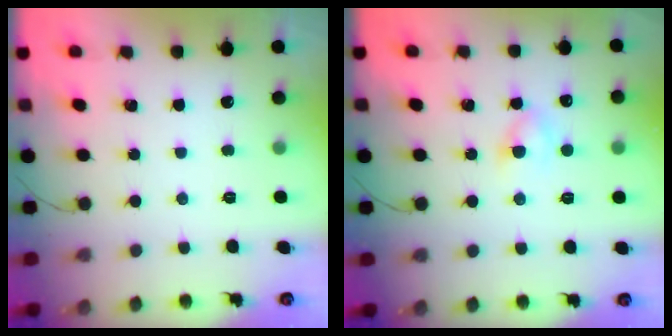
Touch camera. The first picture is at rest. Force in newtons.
{"total": 3.5, "press": 3.3, "slide": 1.1}